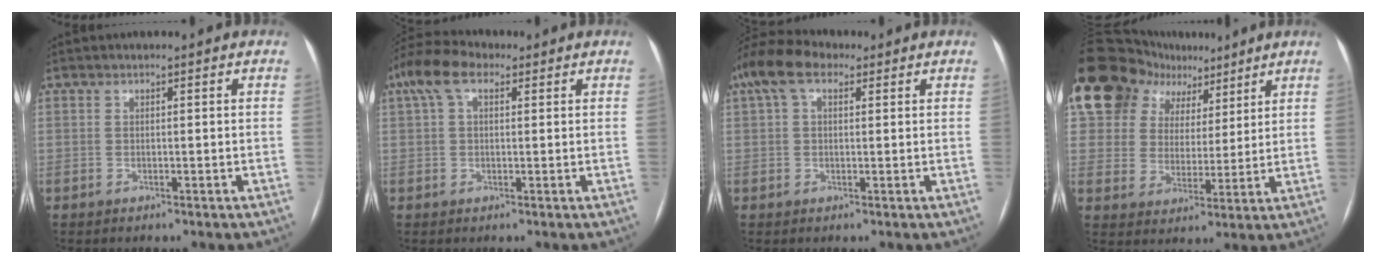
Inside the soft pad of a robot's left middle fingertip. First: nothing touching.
{"total": 6.8, "force": [3.2, 3.3, 5.0], "torque": [-0.116, 0.044, 0.061]}
{"total": 7.3, "force": [3.7, 3.7, 5.0], "torque": [-0.113, 0.047, 0.069]}
{"total": 16.9, "force": [11.0, 11.1, 6.2], "torque": [-0.116, 0.064, 0.191]}